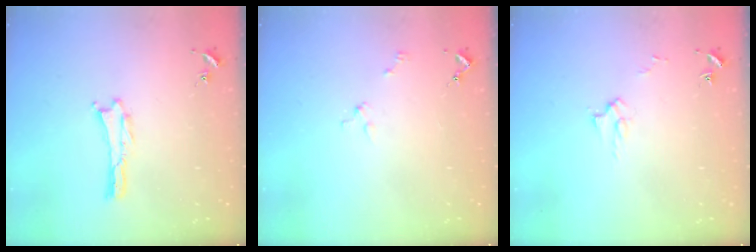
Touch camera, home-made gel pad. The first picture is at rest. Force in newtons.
{"total": 2.0, "press": 2.0, "slide": 0.2}
{"total": 2.6, "press": 2.6, "slide": 0.3}